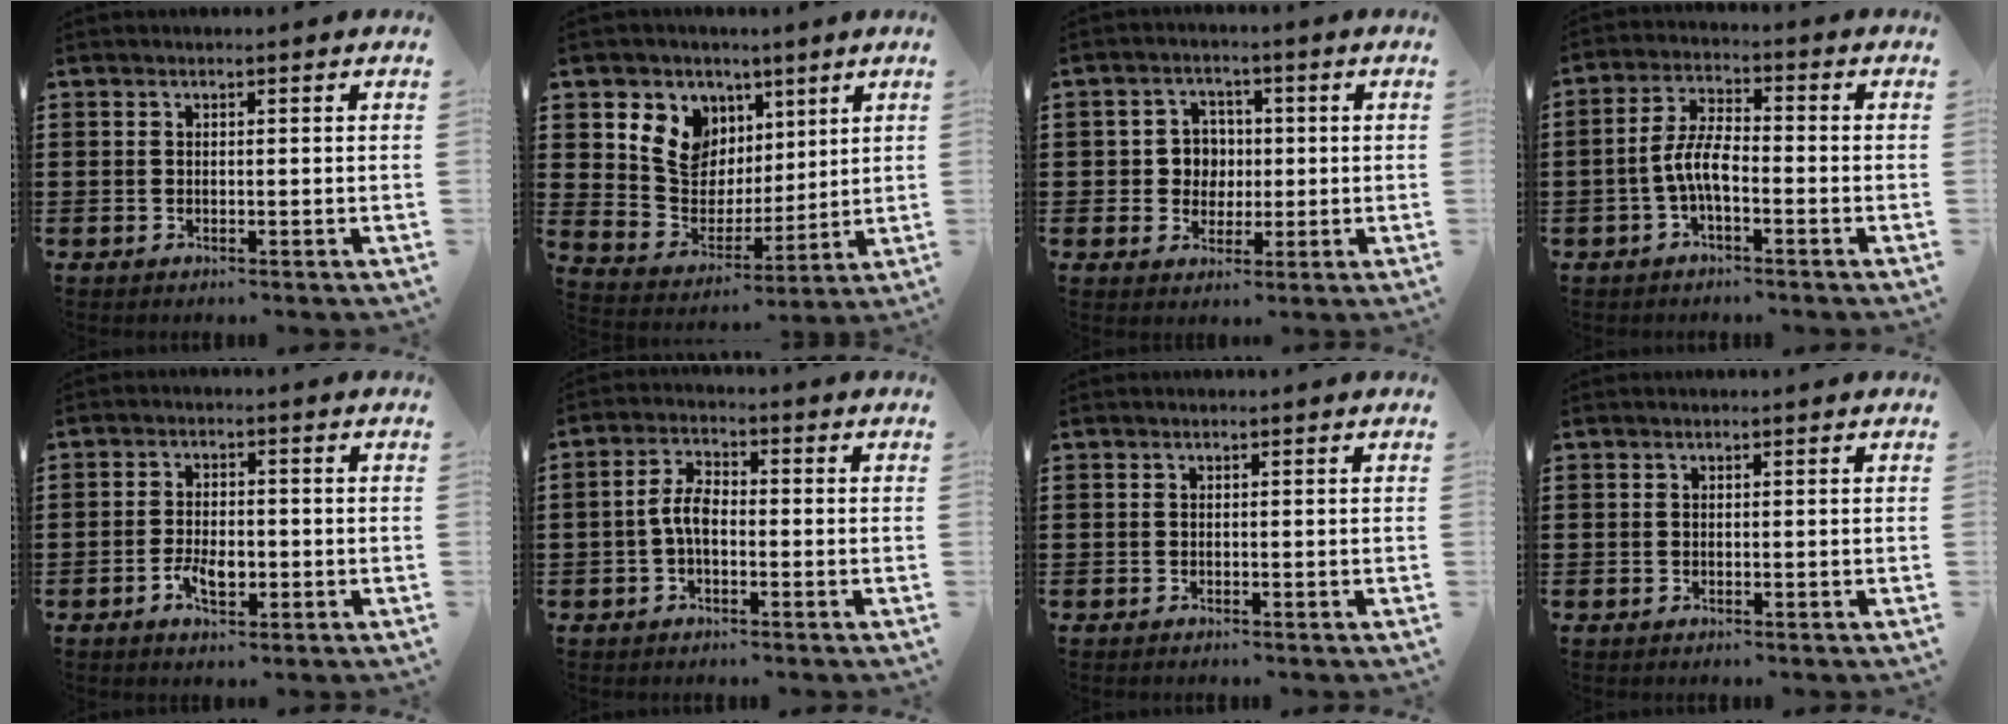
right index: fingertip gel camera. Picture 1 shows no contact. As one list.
[{"total": 8.2, "force": [3.5, 7.2, 1.9], "torque": [-0.077, -0.016, 0.067]}, {"total": 4.6, "force": [0.0, 4.3, 1.5], "torque": [-0.047, 0.014, -0.004]}, {"total": 5.9, "force": [-1.8, 2.1, 5.2], "torque": [-0.125, -0.003, -0.043]}, {"total": 4.2, "force": [-1.5, 2.0, 3.3], "torque": [-0.065, 0.002, -0.026]}, {"total": 4.6, "force": [-1.0, 2.2, 3.9], "torque": [-0.092, 0.000, -0.025]}, {"total": 0.0}, {"total": 0.0}]